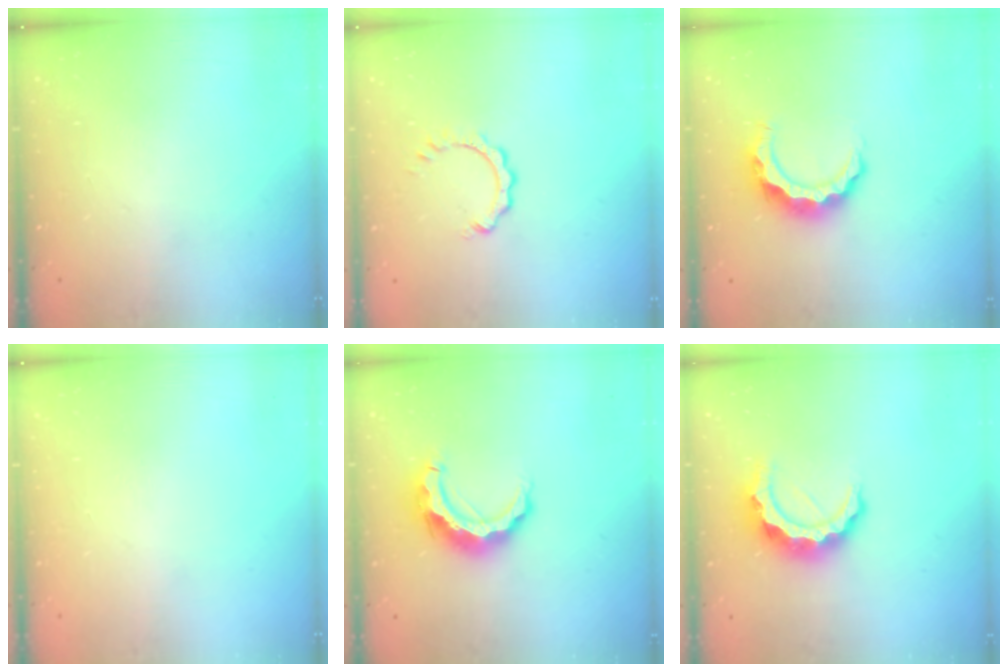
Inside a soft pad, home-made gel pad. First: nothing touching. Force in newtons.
{"total": 3.3, "press": 3.3, "slide": 0.5}
{"total": 8.4, "press": 8.4, "slide": 0.1}
{"total": 0.0}
{"total": 12.1, "press": 12.1, "slide": 0.9}
{"total": 9.5, "press": 9.5, "slide": 0.8}